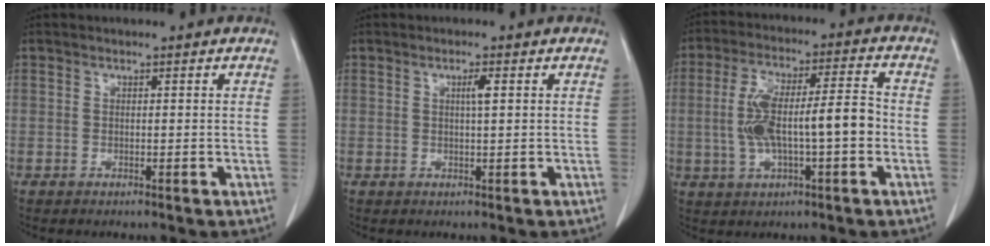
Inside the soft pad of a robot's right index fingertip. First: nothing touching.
{"total": 1.6, "force": [0.5, 0.0, 1.6], "torque": [-0.029, 0.002, 0.008]}
{"total": 12.0, "force": [-1.4, 2.9, 11.6], "torque": [-0.220, 0.025, -0.017]}